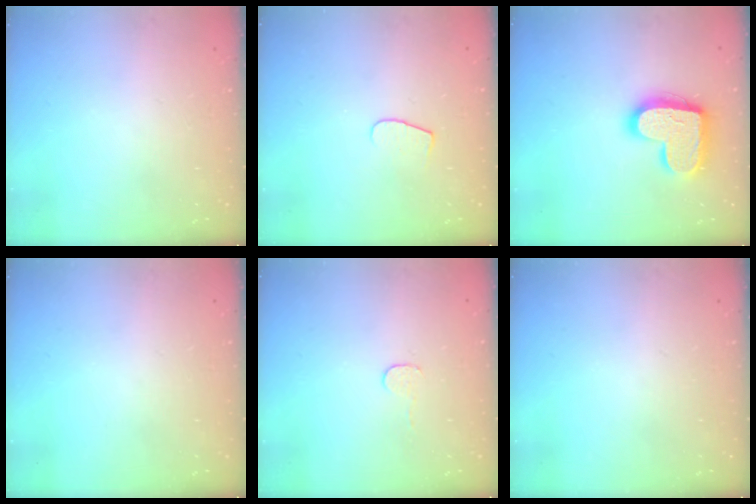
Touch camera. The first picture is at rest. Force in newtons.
{"total": 5.9, "press": 5.9, "slide": 0.6}
{"total": 17.3, "press": 17.3, "slide": 1.1}
{"total": 0.0}
{"total": 3.0, "press": 3.0, "slide": 0.3}
{"total": 0.0}